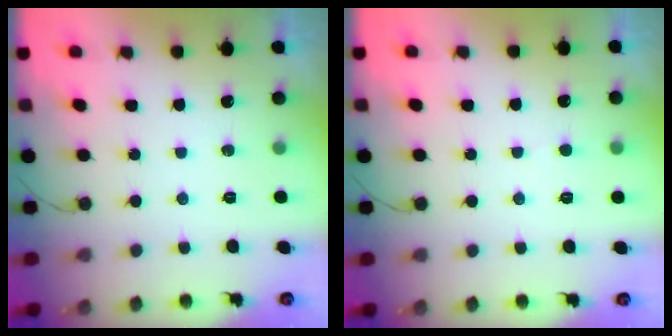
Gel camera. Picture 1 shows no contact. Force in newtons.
{"total": 3.7, "press": 3.7, "slide": 0.4}